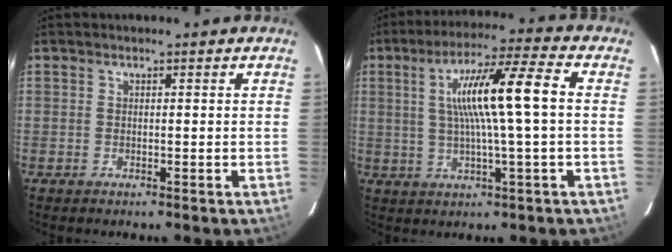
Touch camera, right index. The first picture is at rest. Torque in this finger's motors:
{"motor_torque": [1.40, 0.36, 0.51, 0.21]}